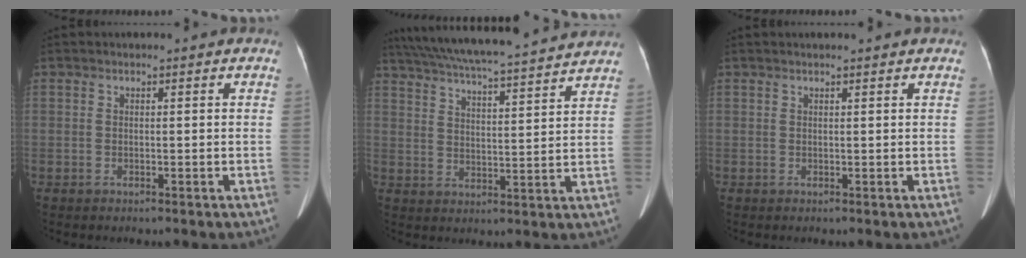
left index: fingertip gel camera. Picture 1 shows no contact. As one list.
[{"total": 21.1, "force": [19.0, 1.3, 9.3], "torque": [-0.166, 0.029, 0.273]}, {"total": 2.3, "force": [2.1, 0.0, 1.0], "torque": [-0.011, 0.018, 0.027]}]